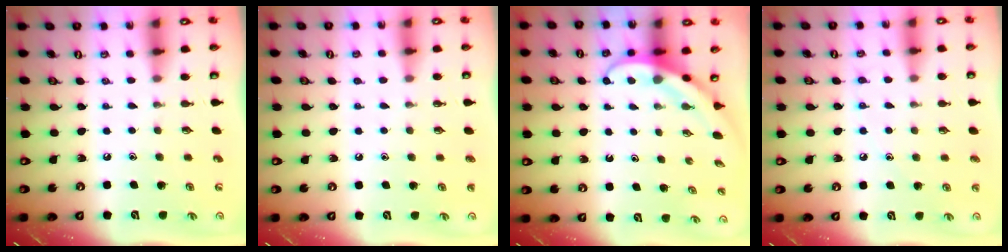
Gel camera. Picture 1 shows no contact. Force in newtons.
{"total": 0.7, "press": 0.7, "slide": 0.0}
{"total": 3.8, "press": 3.8, "slide": 0.3}
{"total": 4.9, "press": 4.9, "slide": 0.8}